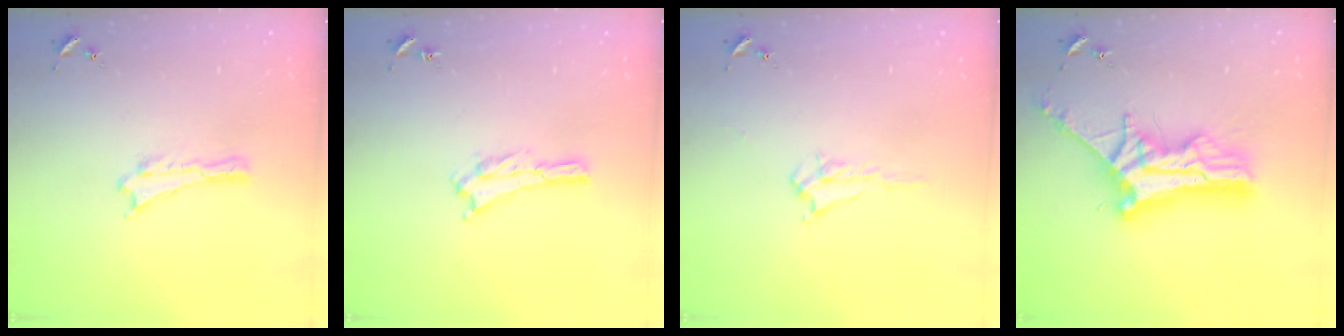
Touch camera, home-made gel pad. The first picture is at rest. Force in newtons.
{"total": 1.2, "press": 1.1, "slide": 0.2}
{"total": 1.7, "press": 1.7, "slide": 0.3}
{"total": 10.4, "press": 10.4, "slide": 0.9}